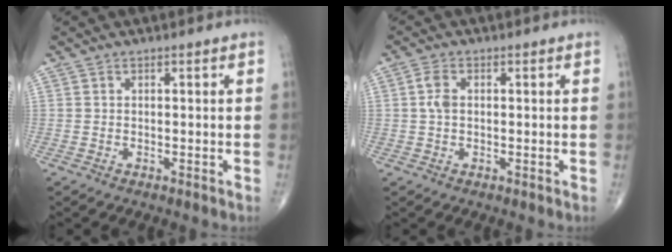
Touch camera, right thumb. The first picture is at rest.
{"total": 2.8, "force": [0.2, 1.7, 2.3], "torque": [-0.051, 0.005, 0.001]}